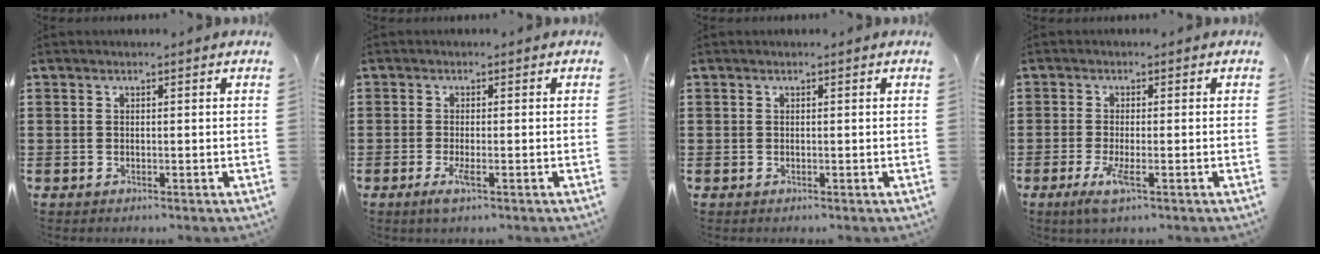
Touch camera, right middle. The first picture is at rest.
{"total": 2.3, "force": [-0.9, 0.3, 2.1], "torque": [-0.049, -0.010, -0.020]}
{"total": 0.0}
{"total": 3.5, "force": [-1.4, 0.6, 3.2], "torque": [-0.073, -0.015, -0.028]}